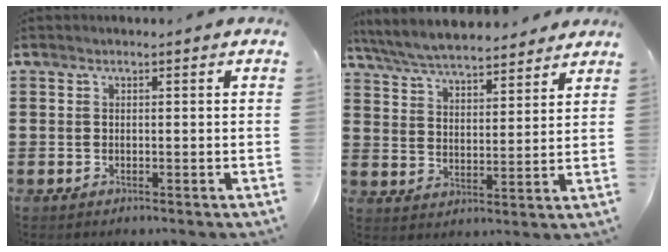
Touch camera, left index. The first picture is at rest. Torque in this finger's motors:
{"motor_torque": [0.99, -1.14, 0.46, 0.21]}